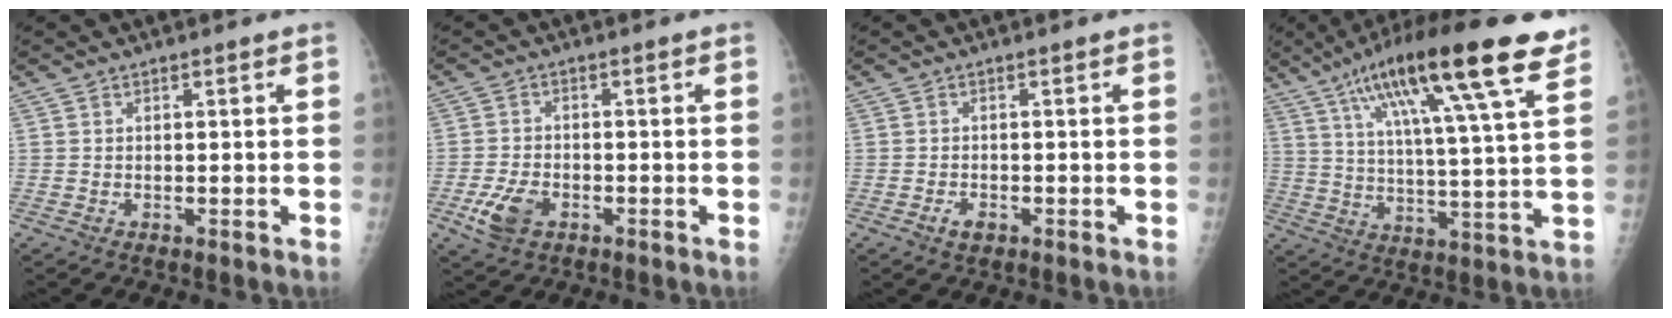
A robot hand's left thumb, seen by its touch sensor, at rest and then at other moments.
{"total": 5.6, "force": [-2.4, 3.6, 3.6], "torque": [-0.074, 0.006, -0.043]}
{"total": 1.9, "force": [-1.0, 1.2, 1.2], "torque": [-0.021, 0.001, -0.015]}
{"total": 22.5, "force": [13.1, 3.2, 18.1], "torque": [-0.288, -0.022, 0.207]}